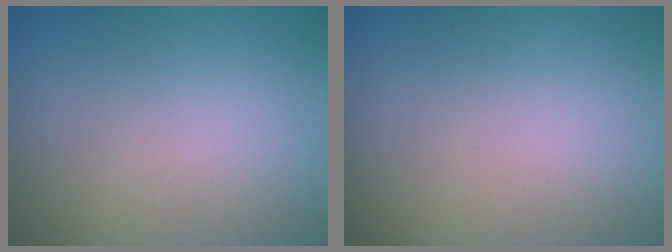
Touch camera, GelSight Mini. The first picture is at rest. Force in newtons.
{"total": 0.0}